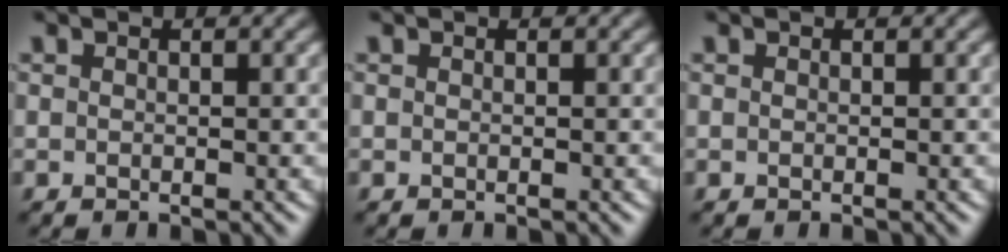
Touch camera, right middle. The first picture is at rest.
{"total": 0.0}
{"total": 0.0}